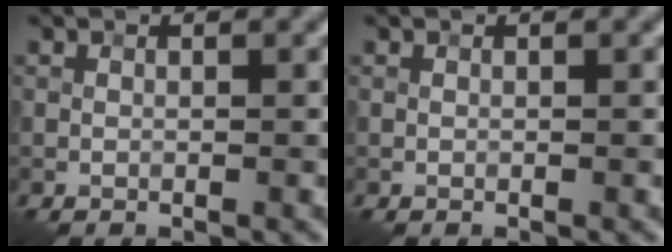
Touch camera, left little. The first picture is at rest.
{"total": 0.0}